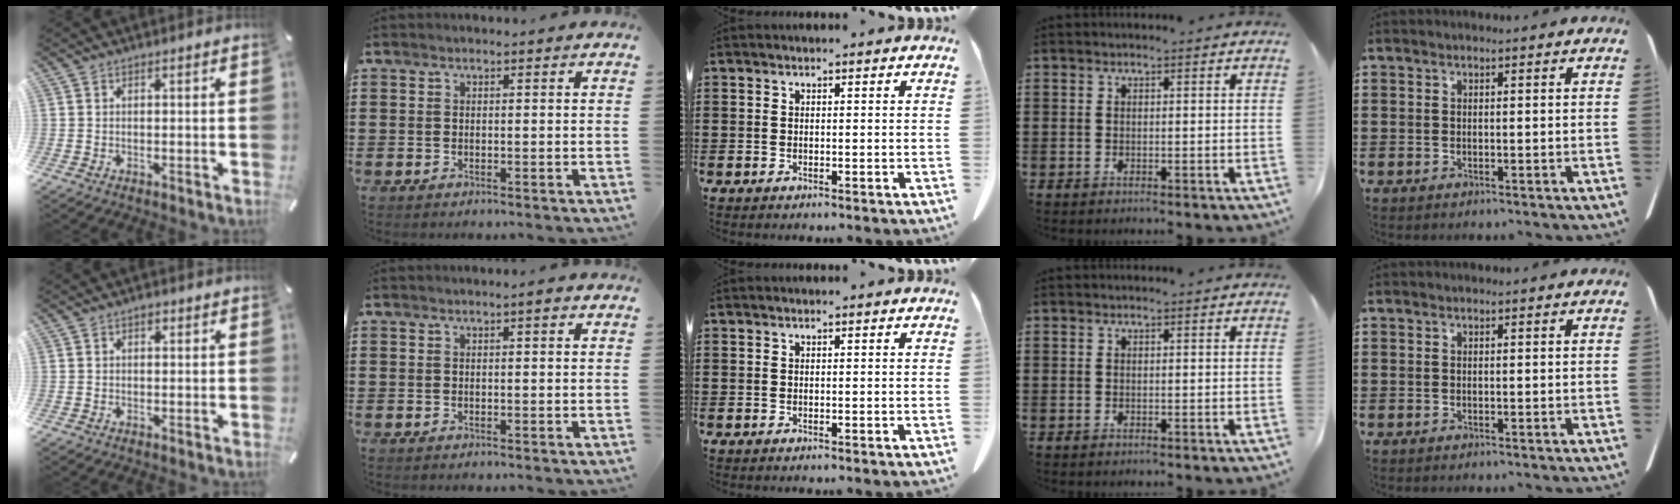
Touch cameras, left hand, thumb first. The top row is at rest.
{"thumb": {"total": 1.1, "force": [0.4, 0.8, 0.6], "torque": [-0.012, 0.005, 0.007]}, "index": {"total": 1.0, "force": [0.3, 0.1, 0.9], "torque": [-0.017, 0.000, 0.006]}}